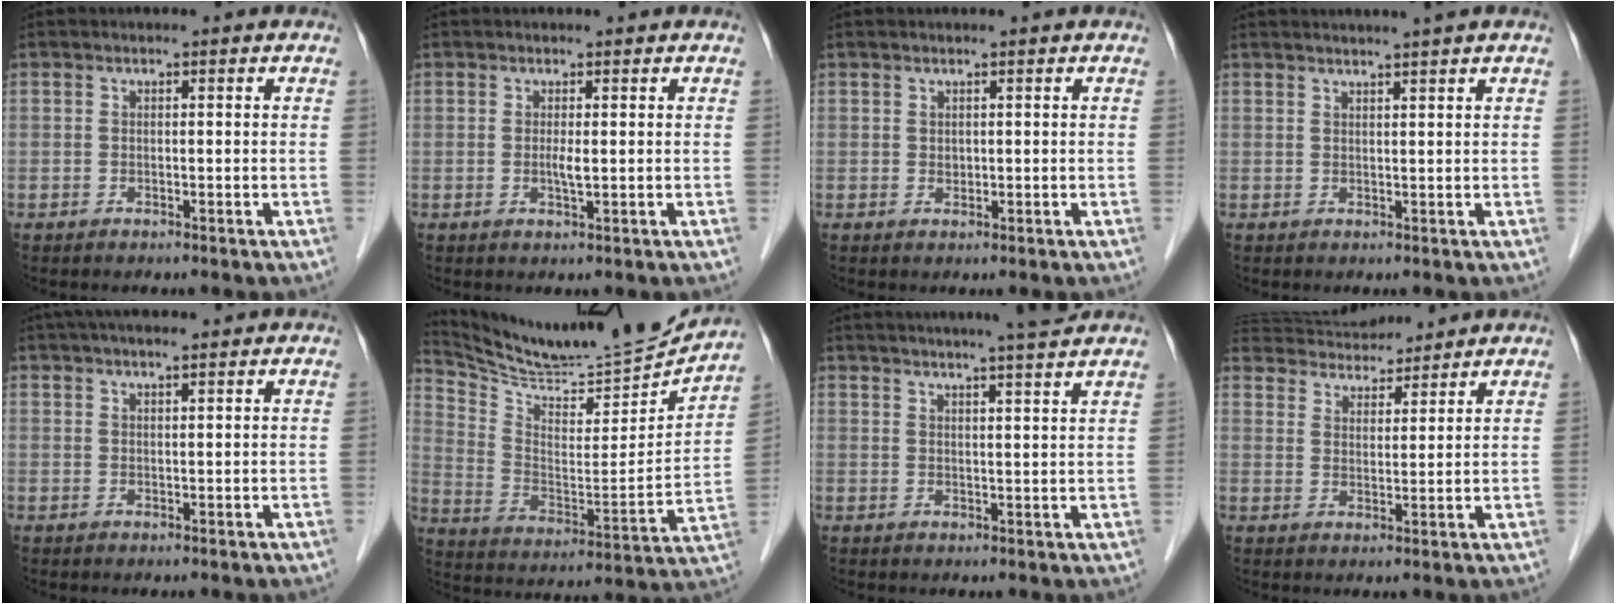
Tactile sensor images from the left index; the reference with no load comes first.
{"total": 1.5, "force": [0.2, 0.1, 1.5], "torque": [-0.025, 0.000, 0.005]}
{"total": 0.6, "force": [0.3, 0.5, 0.3], "torque": [0.003, 0.002, 0.005]}
{"total": 3.3, "force": [2.9, -0.8, 1.5], "torque": [-0.012, 0.012, 0.042]}
{"total": 5.6, "force": [4.6, 0.8, 3.1], "torque": [-0.041, 0.033, 0.078]}
{"total": 22.1, "force": [21.1, 1.4, 6.5], "torque": [-0.124, -0.055, 0.327]}
{"total": 10.4, "force": [9.1, -0.8, 4.9], "torque": [-0.074, 0.011, 0.112]}
{"total": 12.3, "force": [11.8, 2.5, 2.7], "torque": [-0.043, 0.031, 0.193]}